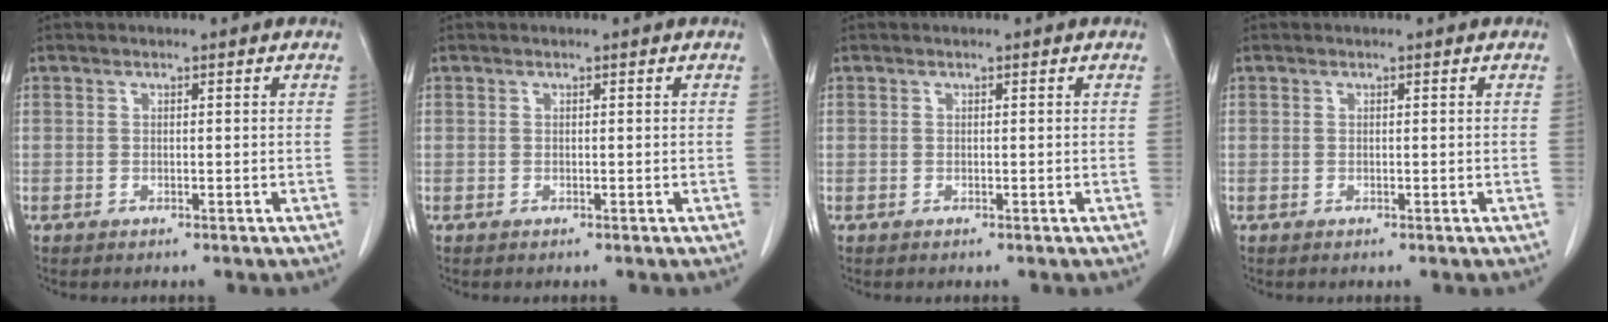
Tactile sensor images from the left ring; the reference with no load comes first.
{"total": 0.0}
{"total": 0.0}
{"total": 0.0}